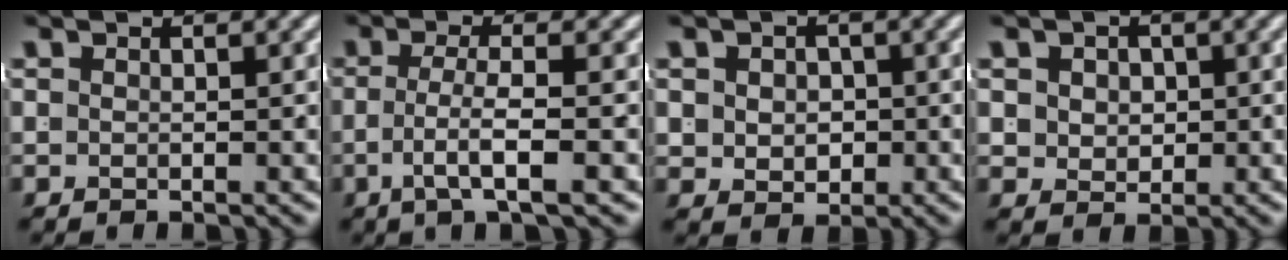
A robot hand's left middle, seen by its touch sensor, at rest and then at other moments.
{"total": 3.5, "force": [-1.4, 0.0, 3.2], "torque": [-0.056, -0.011, -0.018]}
{"total": 2.8, "force": [-0.1, 2.3, 1.5], "torque": [-0.028, -0.018, 0.012]}
{"total": 2.8, "force": [0.6, 2.4, 1.4], "torque": [-0.030, -0.012, 0.019]}